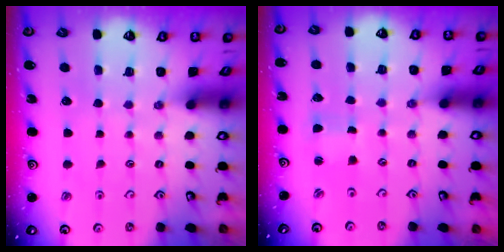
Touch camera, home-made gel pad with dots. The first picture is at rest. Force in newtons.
{"total": 0.6, "press": 0.5, "slide": 0.2}